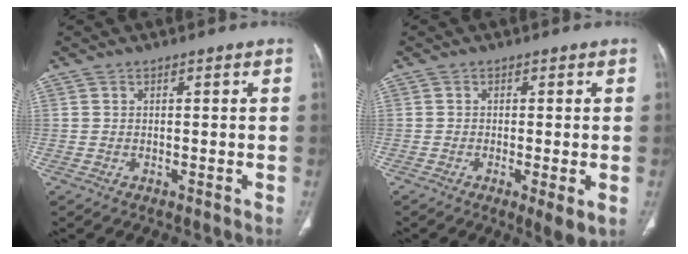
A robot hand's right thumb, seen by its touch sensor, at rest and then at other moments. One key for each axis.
{"total": 4.5, "fx": -1.3, "fy": 0.8, "fz": 4.2, "tx": -0.073, "ty": -0.015, "tz": -0.024}